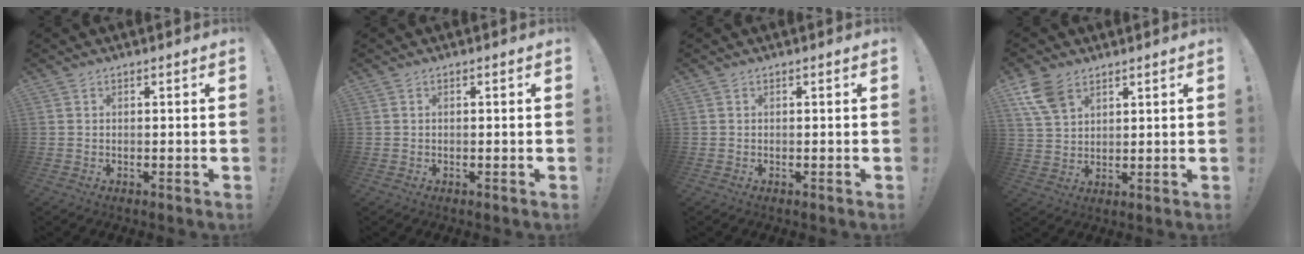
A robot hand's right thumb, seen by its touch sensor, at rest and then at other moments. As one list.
[{"total": 0.0}, {"total": 0.0}, {"total": 8.8, "force": [5.2, 5.3, 4.7], "torque": [-0.100, -0.012, 0.105]}]